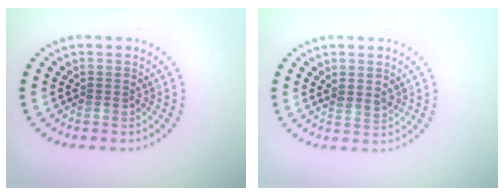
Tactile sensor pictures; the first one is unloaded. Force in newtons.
{"total": 1.5, "press": 1.3, "slide": 0.7}